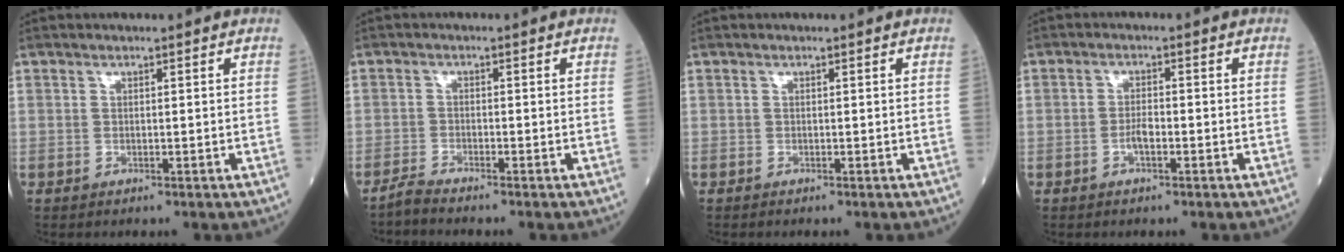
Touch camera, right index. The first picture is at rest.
{"total": 2.1, "force": [-2.0, -0.6, 0.3], "torque": [-0.014, -0.009, -0.046]}
{"total": 0.0}
{"total": 2.1, "force": [-0.8, 0.6, 1.8], "torque": [-0.030, 0.003, -0.017]}